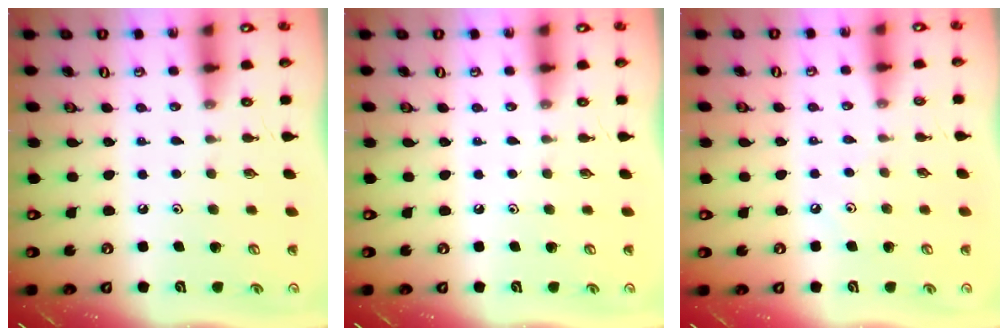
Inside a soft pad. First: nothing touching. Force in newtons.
{"total": 0.0}
{"total": 2.9, "press": 2.9, "slide": 0.4}